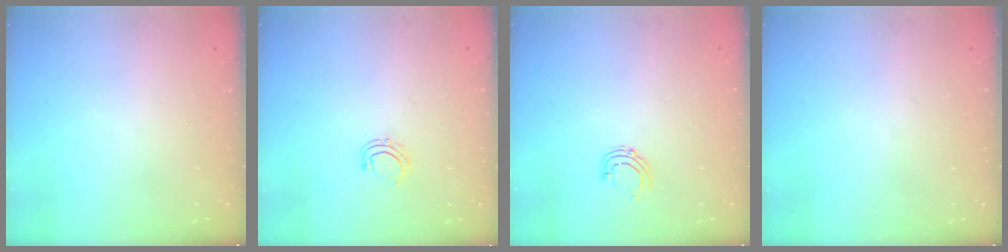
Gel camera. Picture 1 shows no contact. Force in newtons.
{"total": 5.0, "press": 4.9, "slide": 0.7}
{"total": 4.1, "press": 4.0, "slide": 0.4}
{"total": 0.0}